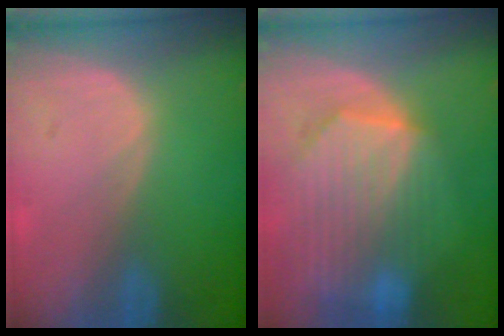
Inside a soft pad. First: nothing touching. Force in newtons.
{"total": 10.3, "press": 9.0, "slide": 5.2}